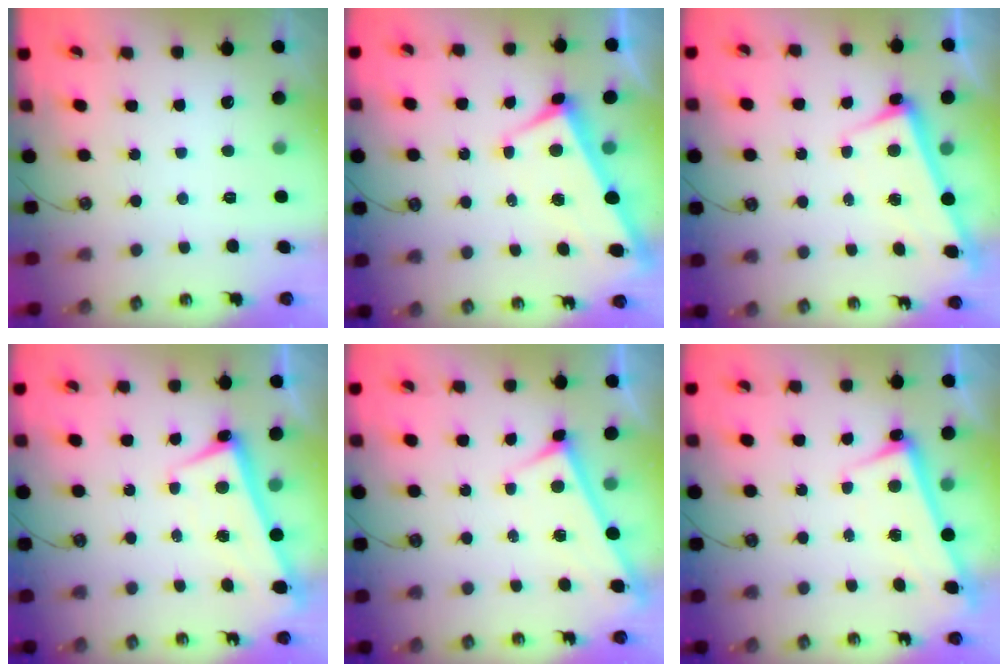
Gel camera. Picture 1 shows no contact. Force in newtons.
{"total": 2.5, "press": 2.4, "slide": 0.9}
{"total": 2.6, "press": 2.5, "slide": 0.6}
{"total": 2.6, "press": 2.5, "slide": 0.6}
{"total": 3.1, "press": 3.1, "slide": 0.3}
{"total": 2.6, "press": 2.5, "slide": 0.7}